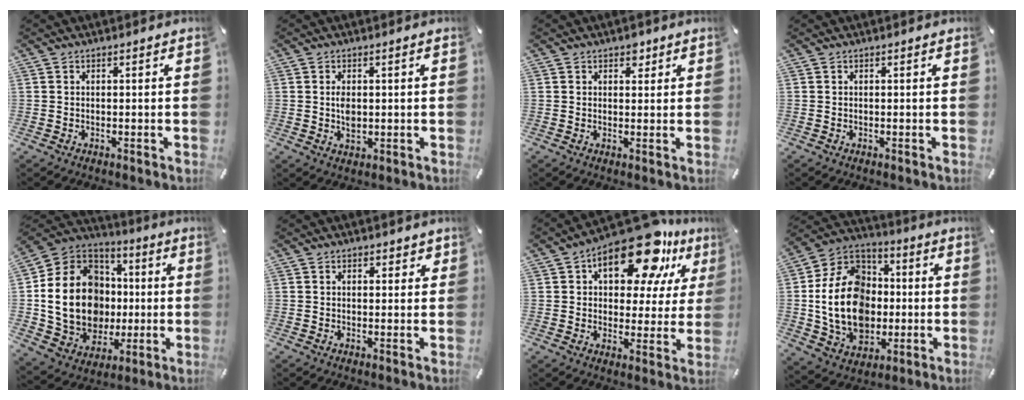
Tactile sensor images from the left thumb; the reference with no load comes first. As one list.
[{"total": 3.3, "force": [0.2, 2.1, 2.6], "torque": [-0.046, 0.001, 0.001]}, {"total": 2.6, "force": [1.3, 2.0, 1.0], "torque": [0.001, -0.004, 0.017]}, {"total": 0.0}, {"total": 20.6, "force": [0.4, 17.0, 11.5], "torque": [-0.251, -0.010, 0.023]}, {"total": 1.7, "force": [0.7, 1.4, 0.7], "torque": [0.000, -0.001, 0.006]}, {"total": 19.4, "force": [11.2, 9.2, 12.9], "torque": [-0.188, -0.060, 0.185]}, {"total": 21.0, "force": [-2.2, 16.4, 12.9], "torque": [-0.281, 0.017, -0.033]}]